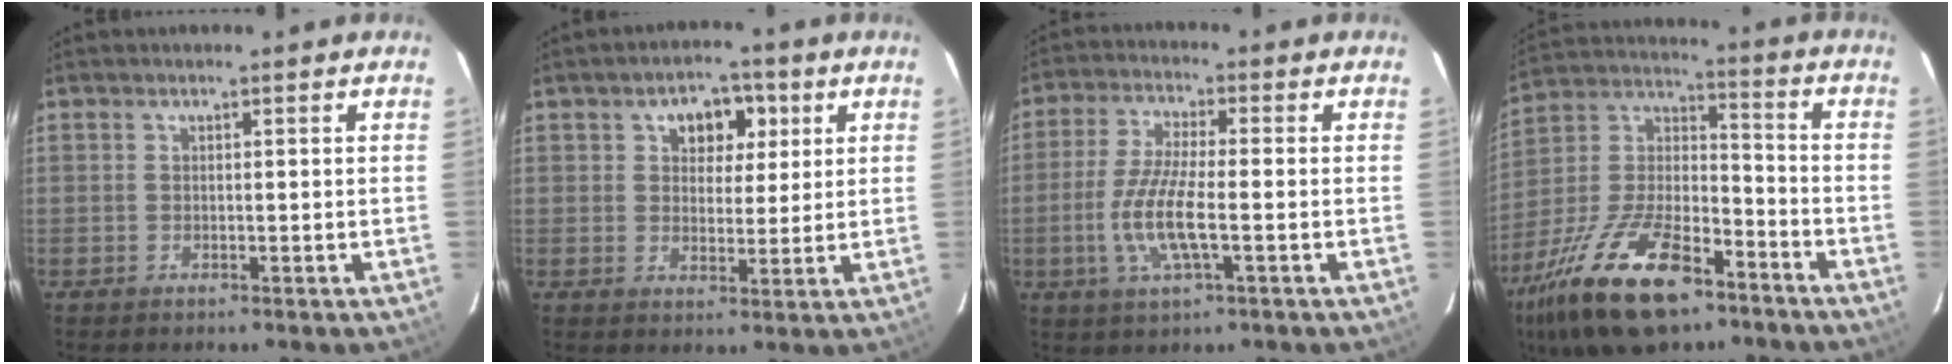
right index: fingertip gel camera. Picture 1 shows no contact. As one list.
[{"total": 6.7, "force": [2.6, 4.8, 3.9], "torque": [-0.058, 0.016, 0.040]}, {"total": 10.0, "force": [-2.4, 2.1, 9.4], "torque": [-0.195, -0.008, -0.050]}, {"total": 23.2, "force": [-14.3, 9.8, 15.5], "torque": [-0.318, -0.011, -0.251]}]